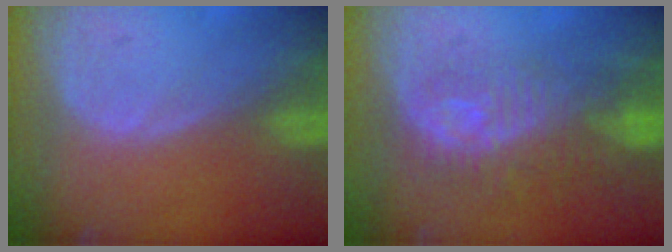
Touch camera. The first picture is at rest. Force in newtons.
{"total": 9.7, "press": 8.7, "slide": 4.3}